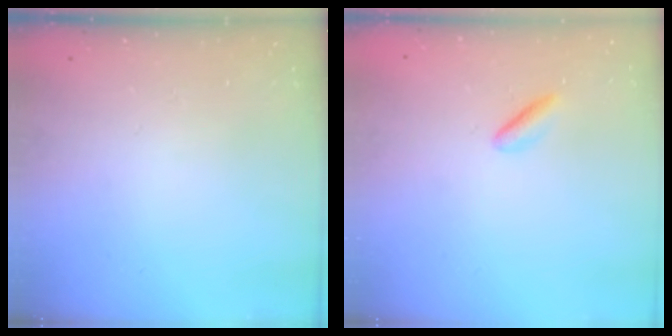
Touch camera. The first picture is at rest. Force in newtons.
{"total": 1.5, "press": 1.3, "slide": 0.7}